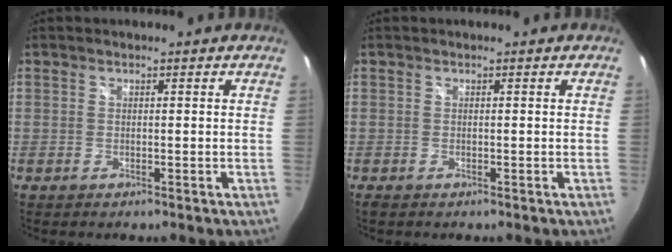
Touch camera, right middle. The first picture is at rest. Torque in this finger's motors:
{"motor_torque": [0.65, -0.59, 0.07, 0.06]}